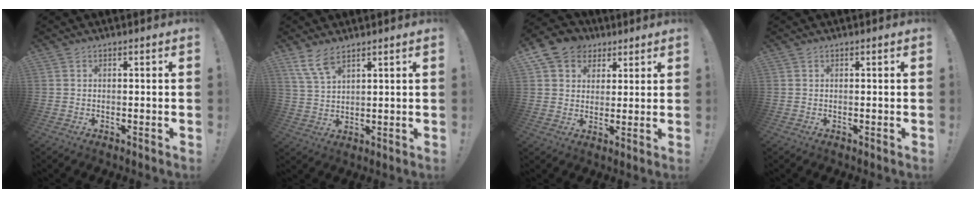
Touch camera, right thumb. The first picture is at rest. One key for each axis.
{"total": 6.9, "fx": 5.1, "fy": 2.2, "fz": 4.1, "tx": -0.082, "ty": -0.022, "tz": 0.098}
{"total": 9.5, "fx": 4.2, "fy": 8.0, "fz": 2.9, "tx": -0.049, "ty": -0.015, "tz": 0.089}
{"total": 0.0}